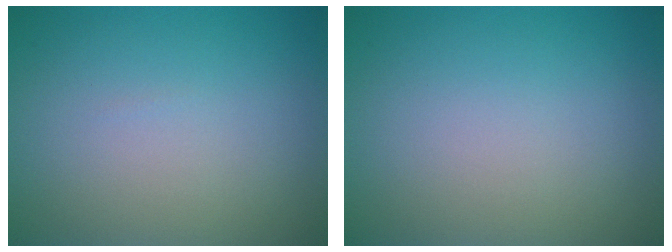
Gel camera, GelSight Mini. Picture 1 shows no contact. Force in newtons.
{"total": 0.0}